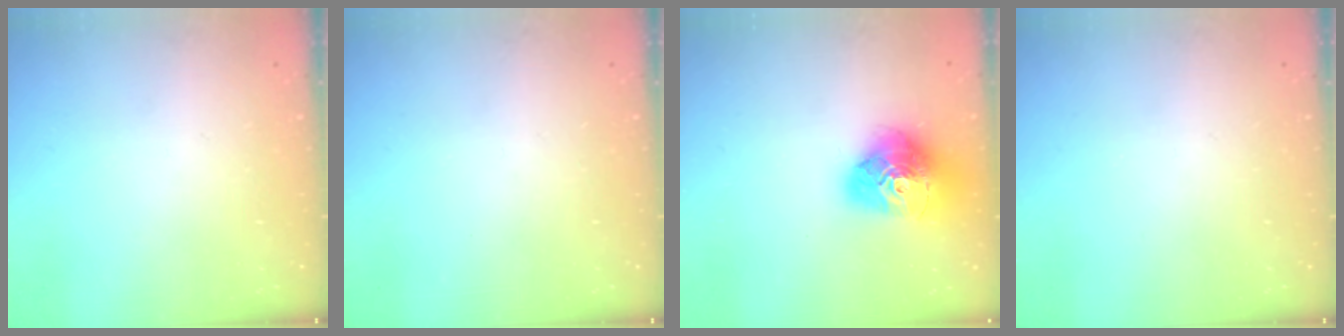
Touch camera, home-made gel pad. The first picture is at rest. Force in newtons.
{"total": 0.0}
{"total": 18.4, "press": 18.3, "slide": 2.0}
{"total": 0.0}